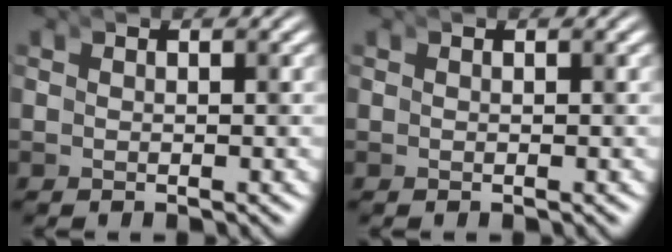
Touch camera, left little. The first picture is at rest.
{"total": 0.0}